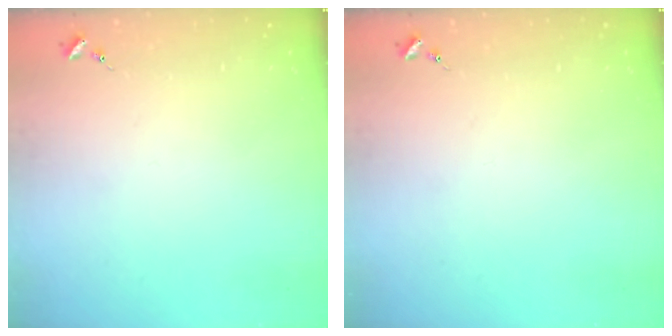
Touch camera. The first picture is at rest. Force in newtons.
{"total": 0.0}